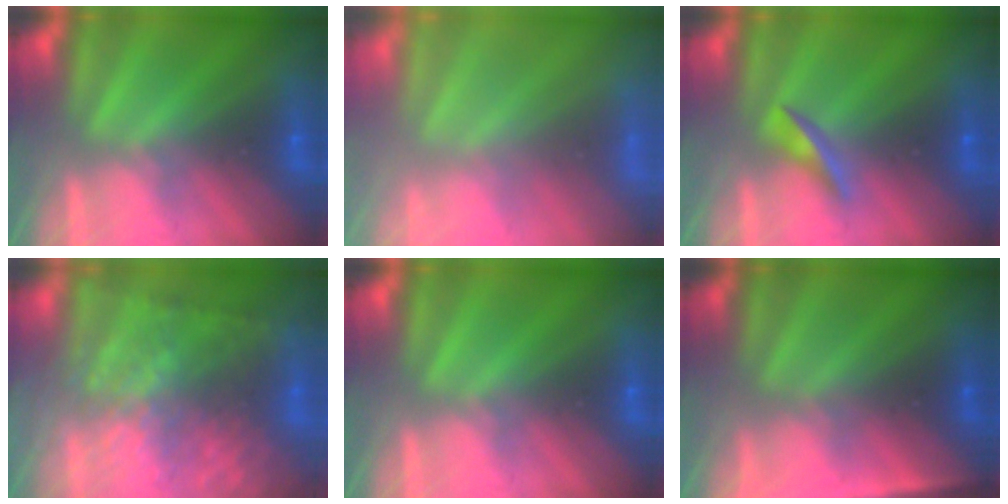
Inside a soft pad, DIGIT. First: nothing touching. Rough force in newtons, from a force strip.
{"total": 7.7}
{"total": 2.2}
{"total": 9.6}
{"total": 0.0}
{"total": 4.8}